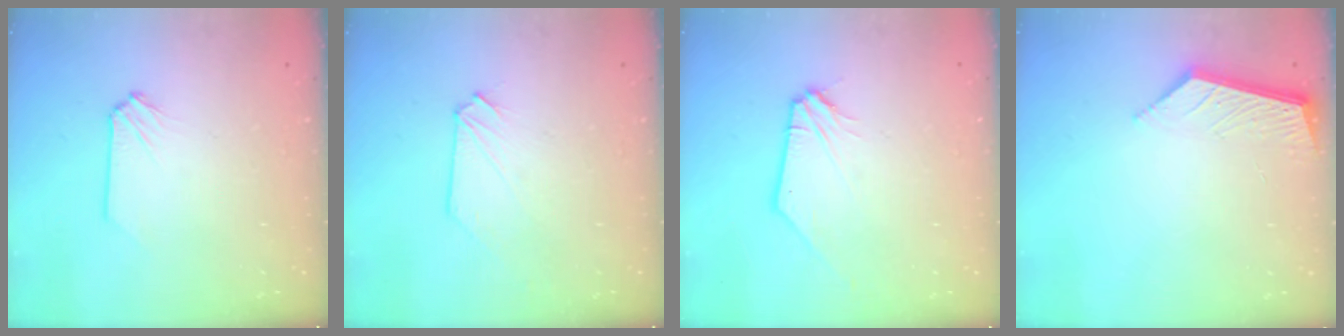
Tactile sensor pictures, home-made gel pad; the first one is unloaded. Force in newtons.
{"total": 0.0}
{"total": 1.1, "press": 1.1, "slide": 0.1}
{"total": 6.3, "press": 6.3, "slide": 0.5}